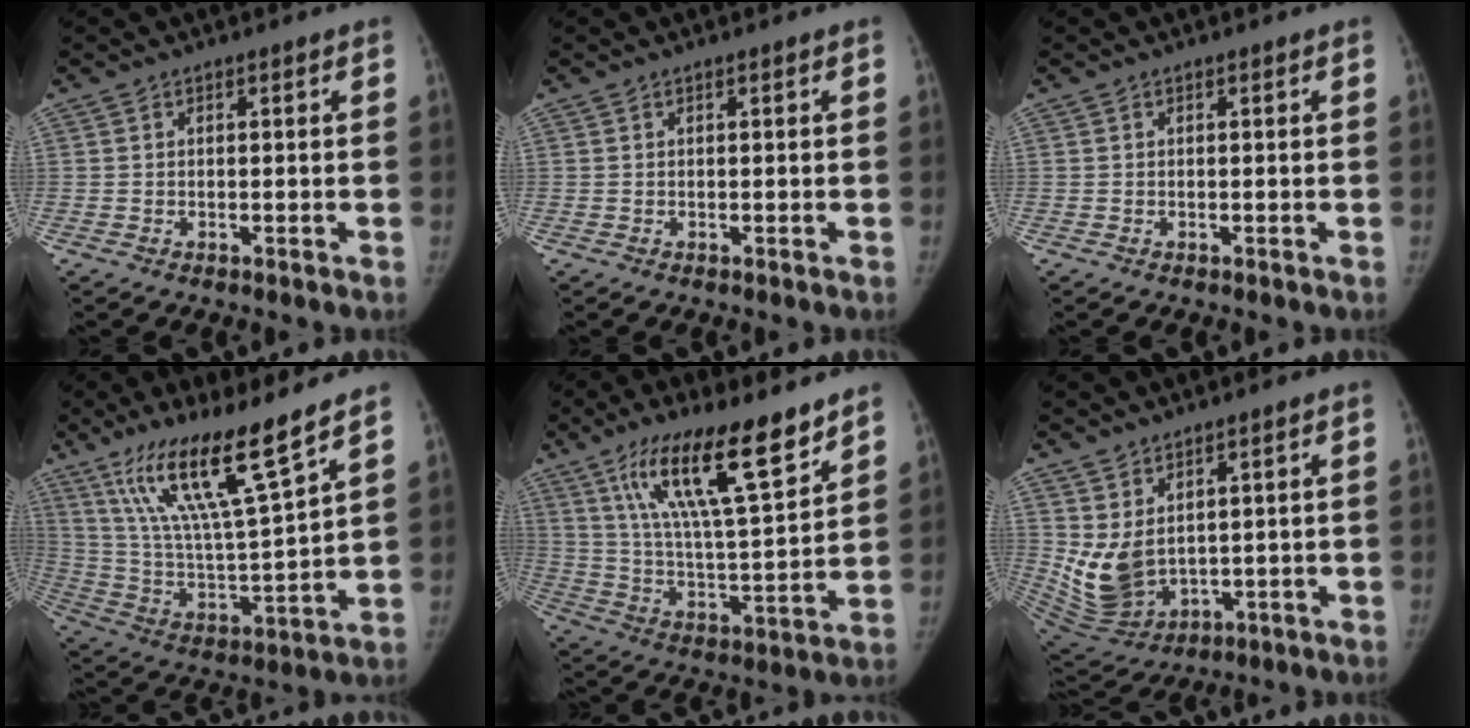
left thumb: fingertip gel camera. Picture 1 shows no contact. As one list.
[{"total": 0.0}, {"total": 0.0}, {"total": 18.8, "force": [12.6, 1.9, 13.8], "torque": [-0.236, -0.066, 0.237]}, {"total": 19.6, "force": [12.7, 4.2, 14.3], "torque": [-0.222, -0.062, 0.227]}, {"total": 9.8, "force": [2.6, 6.0, 7.3], "torque": [-0.129, -0.026, 0.076]}]